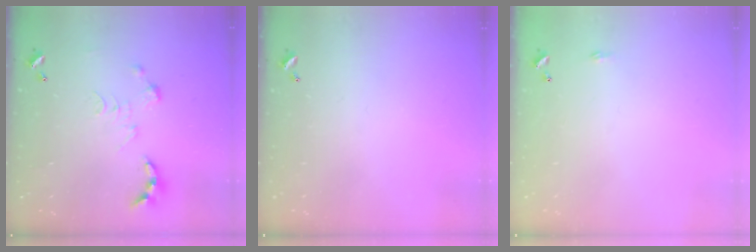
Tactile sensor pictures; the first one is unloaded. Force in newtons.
{"total": 0.0}
{"total": 2.2, "press": 2.1, "slide": 0.4}